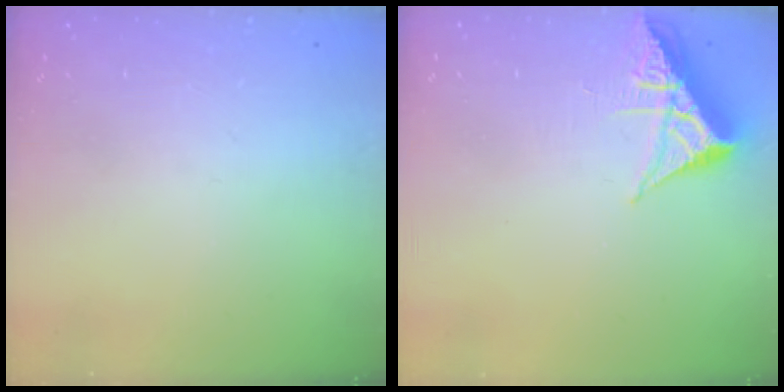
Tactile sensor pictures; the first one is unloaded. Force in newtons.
{"total": 6.3, "press": 6.2, "slide": 0.9}